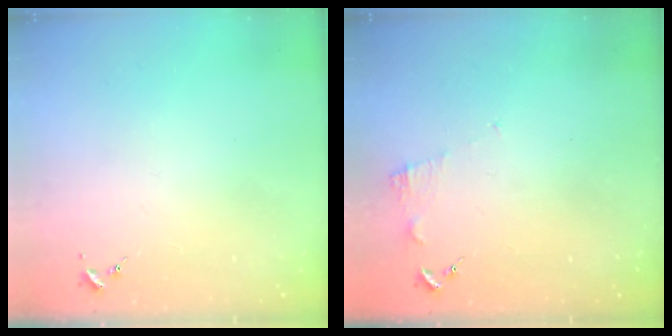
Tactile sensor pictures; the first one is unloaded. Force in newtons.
{"total": 6.7, "press": 6.7, "slide": 0.5}